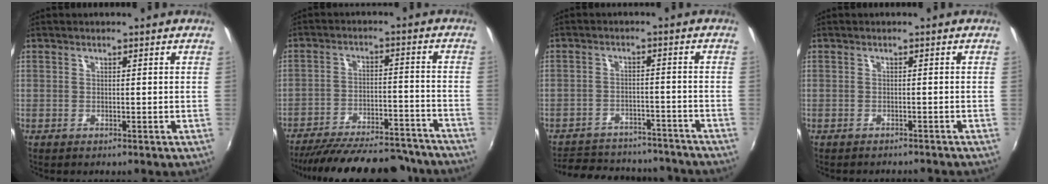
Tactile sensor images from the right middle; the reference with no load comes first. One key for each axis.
{"total": 25.4, "fx": -22.5, "fy": 6.6, "fz": 9.6, "tx": -0.186, "ty": -0.004, "tz": -0.299}
{"total": 20.4, "fx": -17.8, "fy": 7.1, "fz": 7.0, "tx": -0.150, "ty": 0.021, "tz": -0.225}
{"total": 3.5, "fx": -3.2, "fy": 0.9, "fz": 1.0, "tx": -0.024, "ty": -0.011, "tz": -0.044}